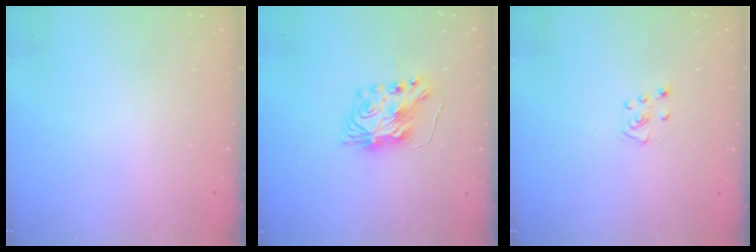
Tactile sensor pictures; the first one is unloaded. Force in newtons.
{"total": 8.2, "press": 8.2, "slide": 0.5}
{"total": 4.8, "press": 4.8, "slide": 0.4}